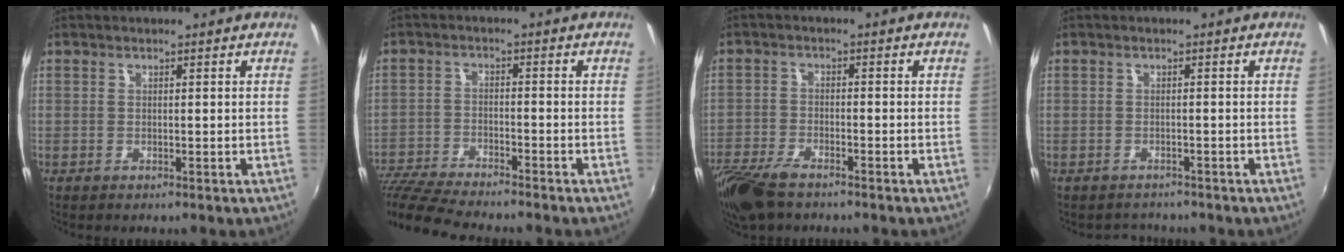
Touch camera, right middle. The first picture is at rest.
{"total": 11.7, "force": [-10.6, 1.1, 4.8], "torque": [-0.122, -0.022, -0.193]}
{"total": 9.8, "force": [-7.5, 3.4, 5.4], "torque": [-0.135, -0.030, -0.146]}
{"total": 2.3, "force": [-2.1, 1.0, -0.3], "torque": [-0.004, 0.002, -0.035]}